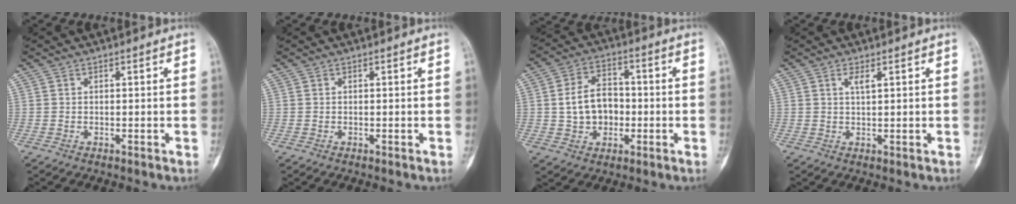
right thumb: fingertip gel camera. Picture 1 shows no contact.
{"total": 0.0}
{"total": 9.4, "force": [-0.5, 7.0, 6.2], "torque": [-0.084, 0.016, -0.010]}
{"total": 2.0, "force": [0.9, 0.4, 1.7], "torque": [-0.034, -0.006, 0.019]}